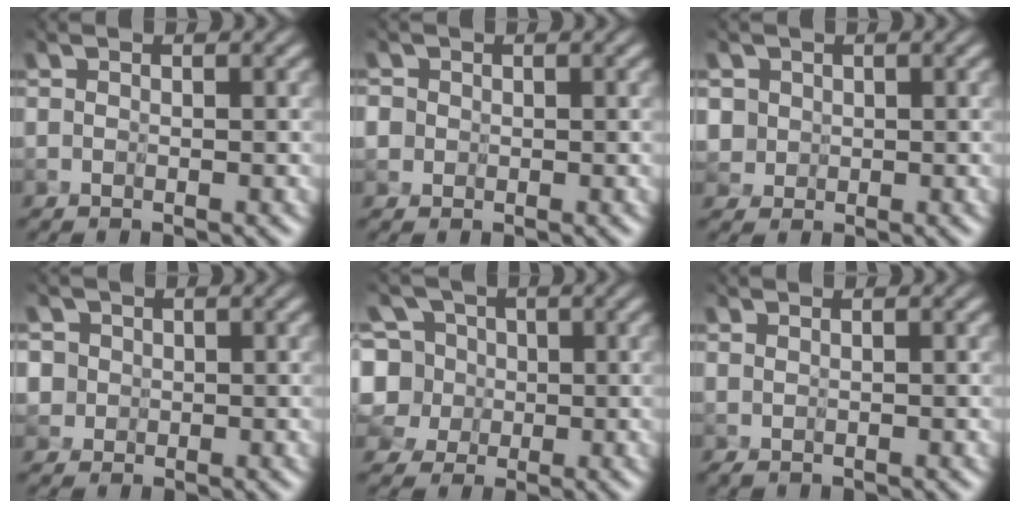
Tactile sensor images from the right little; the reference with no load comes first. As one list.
[{"total": 2.6, "force": [-0.2, 2.6, 0.3], "torque": [-0.010, 0.018, -0.028]}, {"total": 3.0, "force": [0.6, 2.8, 0.8], "torque": [-0.020, 0.016, -0.002]}, {"total": 3.3, "force": [0.5, 3.1, 0.8], "torque": [-0.015, 0.018, -0.015]}, {"total": 5.3, "force": [0.0, 5.1, 1.6], "torque": [-0.058, 0.025, -0.022]}, {"total": 0.8, "force": [0.5, 0.2, 0.6], "torque": [-0.015, 0.001, 0.009]}]